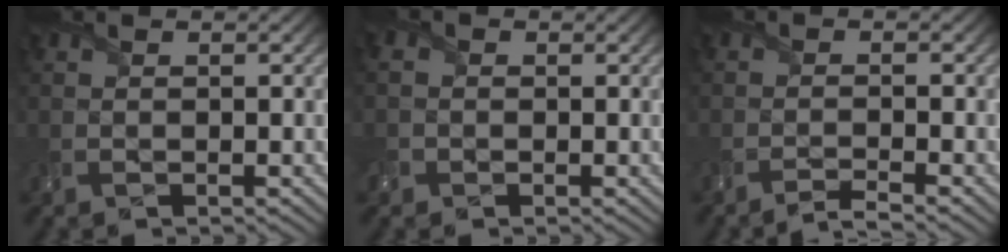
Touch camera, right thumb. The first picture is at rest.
{"total": 2.0, "force": [-0.7, 1.8, 0.4], "torque": [-0.015, -0.002, -0.020]}
{"total": 2.2, "force": [-1.8, 0.1, 1.2], "torque": [-0.015, 0.002, -0.045]}